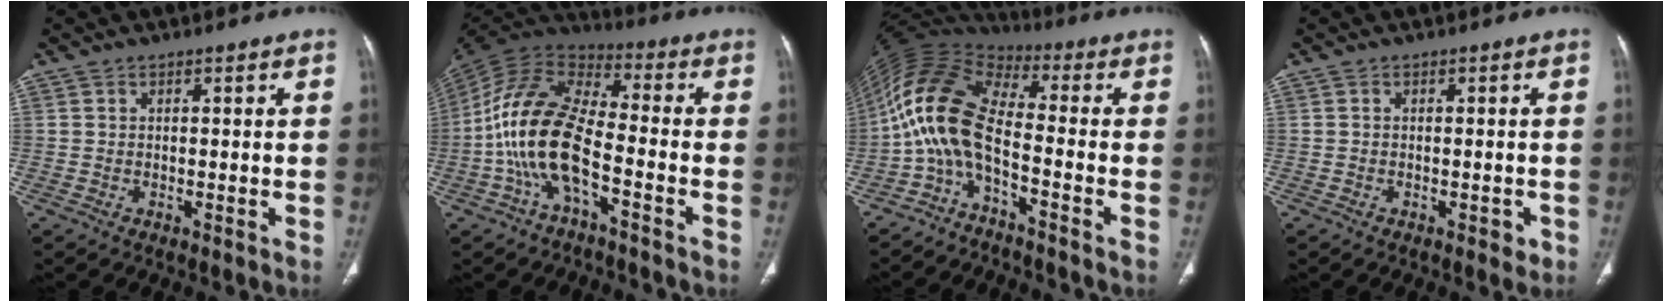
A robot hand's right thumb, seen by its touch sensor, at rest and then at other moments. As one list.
[{"total": 15.9, "force": [-4.9, 6.8, 13.5], "torque": [-0.268, 0.051, -0.100]}, {"total": 11.3, "force": [-3.8, 4.0, 9.9], "torque": [-0.210, 0.068, -0.093]}, {"total": 1.5, "force": [-0.7, 0.9, 1.0], "torque": [-0.005, 0.002, -0.008]}]